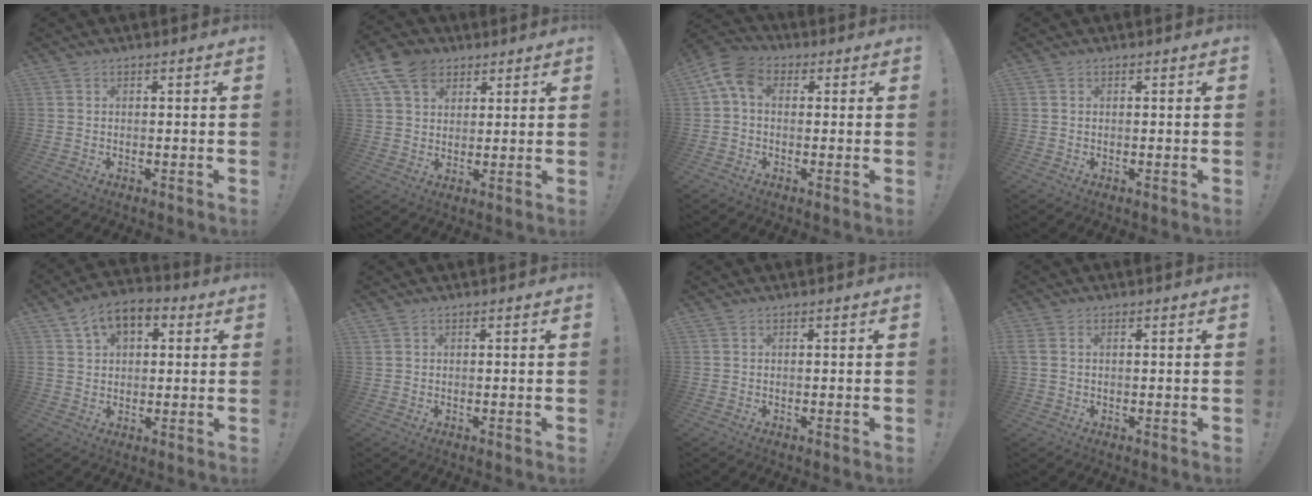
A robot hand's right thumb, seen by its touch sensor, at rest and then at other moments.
{"total": 11.7, "force": [6.2, 8.2, 5.5], "torque": [-0.087, -0.028, 0.123]}
{"total": 8.6, "force": [2.0, 5.7, 6.2], "torque": [-0.130, 0.007, 0.042]}
{"total": 0.5, "force": [0.2, 0.5, 0.1], "torque": [0.004, -0.002, 0.003]}
{"total": 8.9, "force": [3.9, 5.8, 5.5], "torque": [-0.085, -0.008, 0.073]}
{"total": 0.9, "force": [0.6, 0.5, 0.3], "torque": [-0.012, 0.004, 0.013]}
{"total": 0.0}
{"total": 1.8, "force": [0.8, 1.2, 1.1], "torque": [-0.026, 0.005, 0.016]}